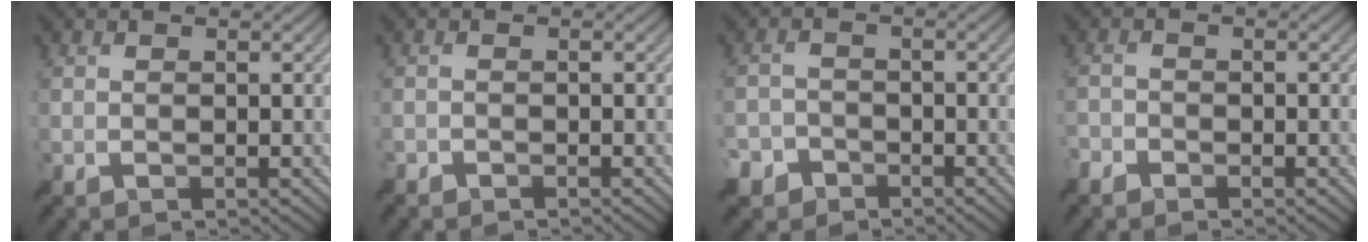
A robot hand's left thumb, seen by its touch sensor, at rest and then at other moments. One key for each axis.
{"total": 0.9, "fx": -0.9, "fy": 0.2, "fz": 0.0, "tx": 0.000, "ty": -0.002, "tz": -0.020}
{"total": 3.9, "fx": -2.9, "fy": 2.5, "fz": 0.6, "tx": -0.011, "ty": -0.003, "tz": -0.056}
{"total": 1.9, "fx": -1.7, "fy": 0.9, "fz": 0.2, "tx": -0.004, "ty": -0.004, "tz": -0.044}